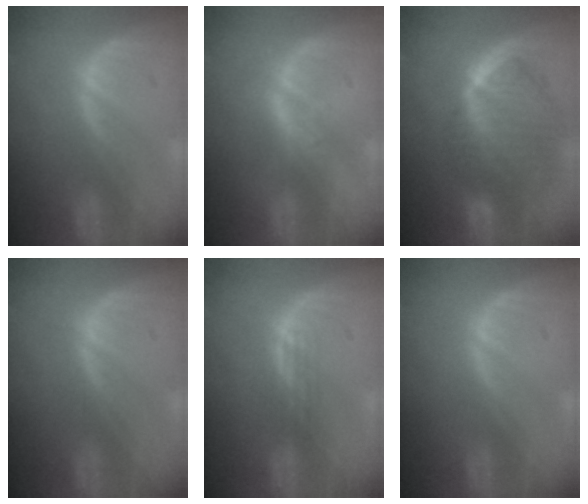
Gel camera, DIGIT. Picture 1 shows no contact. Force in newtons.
{"total": 1.7, "press": 1.7, "slide": 0.1}
{"total": 10.0, "press": 8.6, "slide": 5.1}
{"total": 0.0}
{"total": 1.8, "press": 1.3, "slide": 1.2}
{"total": 0.0}